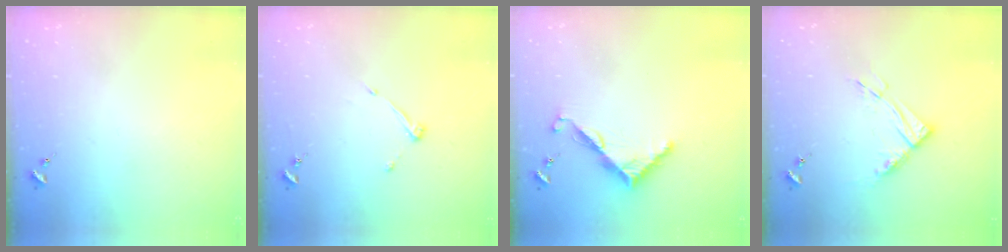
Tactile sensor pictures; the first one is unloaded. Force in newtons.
{"total": 4.0, "press": 4.0, "slide": 0.6}
{"total": 7.7, "press": 7.7, "slide": 0.3}
{"total": 9.6, "press": 9.5, "slide": 1.1}